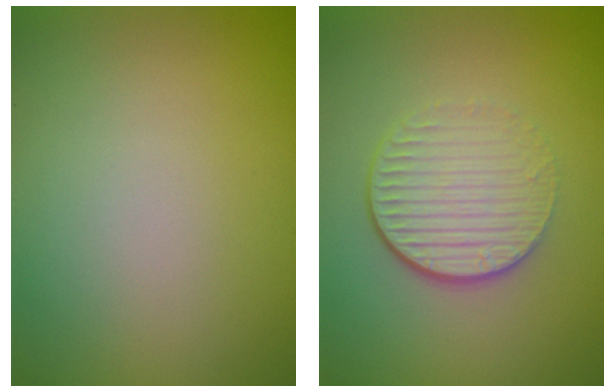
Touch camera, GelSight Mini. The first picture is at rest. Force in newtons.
{"total": 4.7, "press": 2.8, "slide": 3.7}